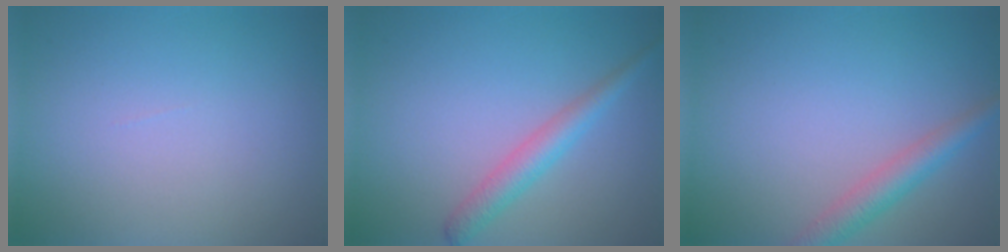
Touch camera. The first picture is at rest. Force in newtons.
{"total": 2.5, "press": 2.5, "slide": 0.1}
{"total": 2.8, "press": 2.8, "slide": 0.1}